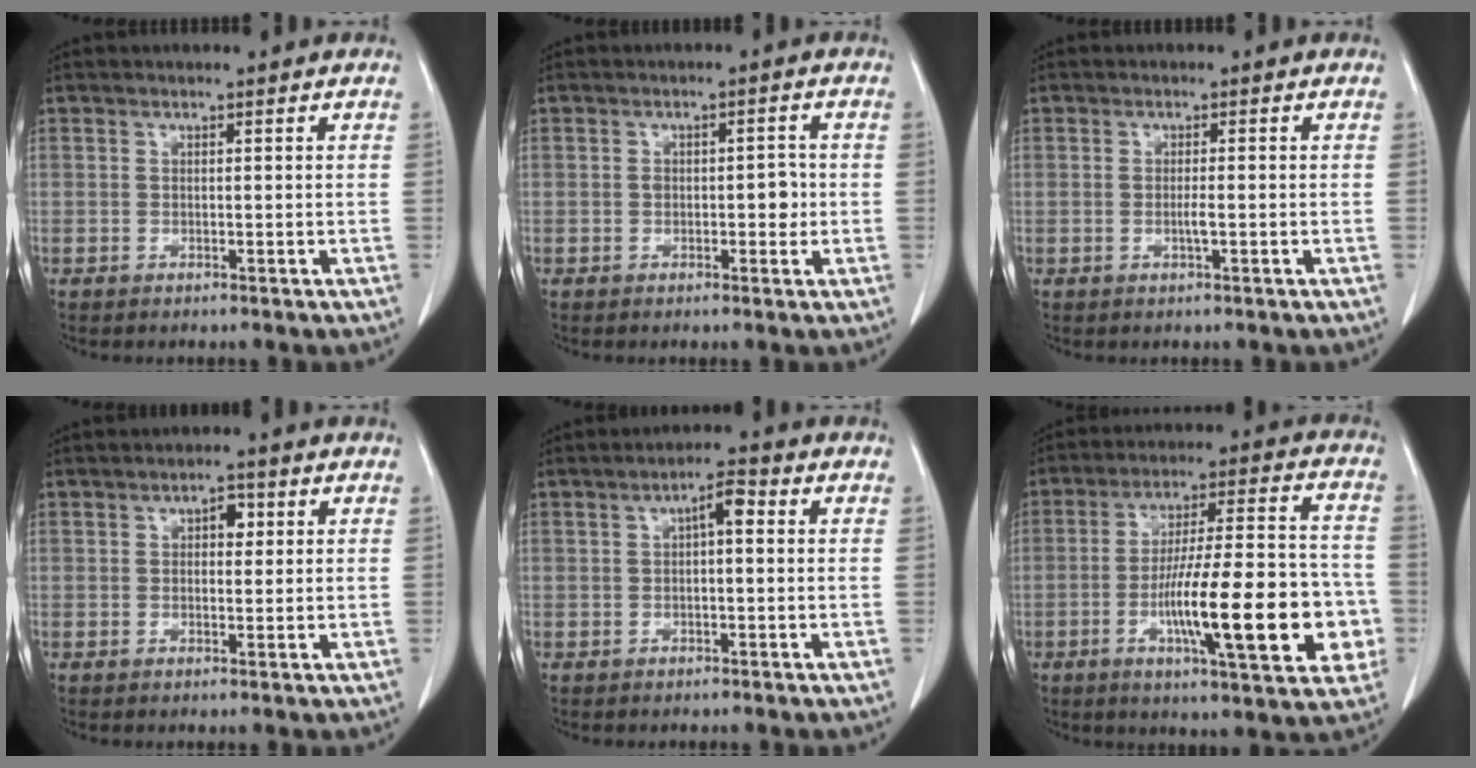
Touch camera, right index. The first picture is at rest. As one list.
[{"total": 3.8, "force": [-0.5, 2.1, 3.1], "torque": [-0.045, 0.014, -0.004]}, {"total": 1.8, "force": [-0.4, 0.4, 1.7], "torque": [-0.036, 0.000, -0.007]}, {"total": 3.0, "force": [0.8, 1.7, 2.3], "torque": [-0.040, 0.011, 0.014]}, {"total": 4.0, "force": [0.7, 1.3, 3.7], "torque": [-0.063, 0.017, 0.010]}, {"total": 20.8, "force": [-5.6, 3.9, 19.7], "torque": [-0.276, 0.017, -0.077]}]